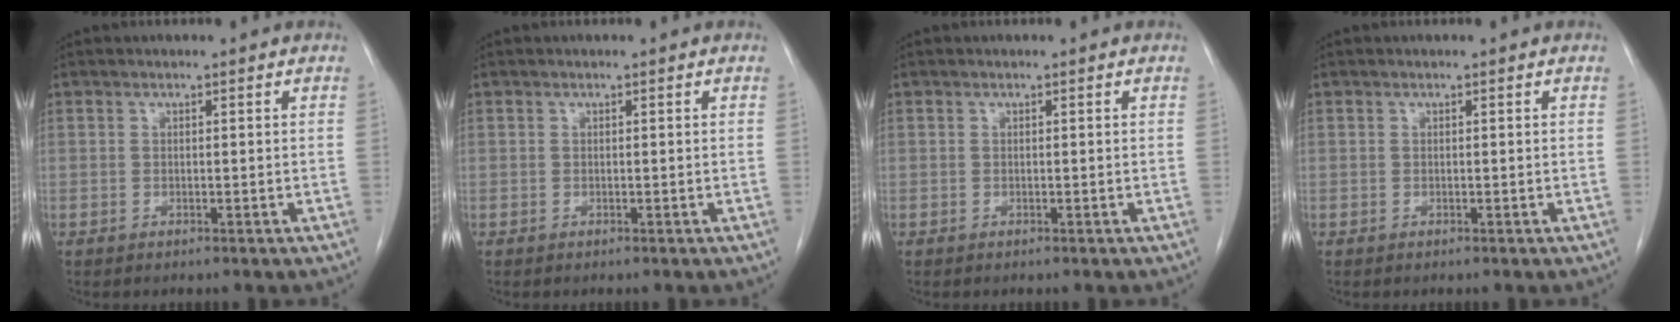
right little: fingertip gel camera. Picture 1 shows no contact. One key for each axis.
{"total": 0.0}
{"total": 0.0}
{"total": 0.0}